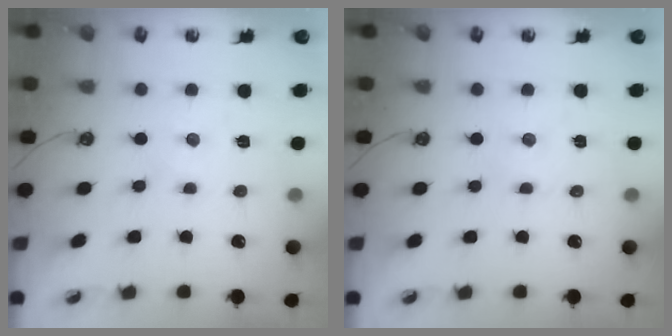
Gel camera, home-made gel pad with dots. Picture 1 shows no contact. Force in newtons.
{"total": 1.8, "press": 1.7, "slide": 0.3}